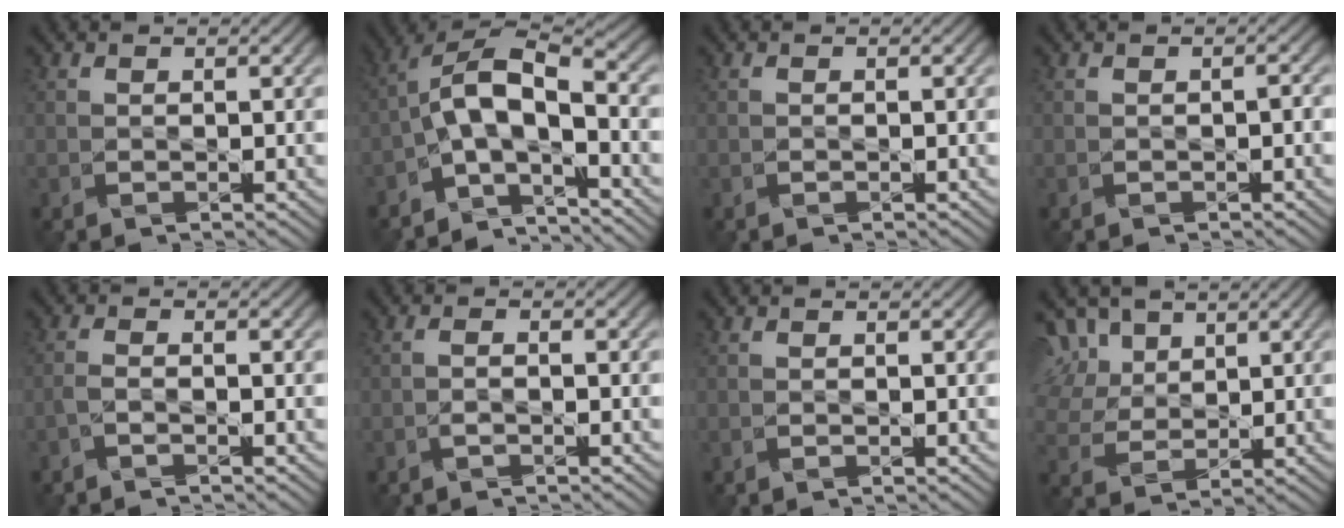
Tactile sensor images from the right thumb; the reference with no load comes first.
{"total": 10.1, "force": [-4.1, 3.7, 8.4], "torque": [-0.164, 0.011, -0.084]}
{"total": 0.0}
{"total": 1.6, "force": [-0.6, 0.8, 1.2], "torque": [-0.011, 0.005, -0.005]}
{"total": 1.3, "force": [-1.0, -0.4, 0.7], "torque": [-0.020, 0.005, -0.025]}
{"total": 0.9, "force": [-0.6, -0.4, 0.5], "torque": [-0.012, 0.007, -0.011]}
{"total": 0.0}
{"total": 9.7, "force": [5.5, 6.0, 5.2], "torque": [-0.166, 0.027, 0.108]}